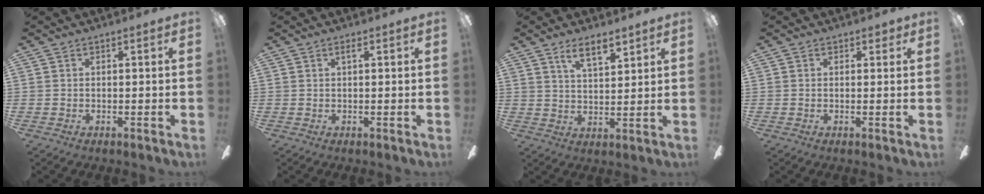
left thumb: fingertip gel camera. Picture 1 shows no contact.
{"total": 1.4, "force": [0.7, 0.4, 1.1], "torque": [-0.016, 0.001, 0.009]}
{"total": 7.1, "force": [5.4, 2.6, 3.9], "torque": [-0.064, -0.024, 0.094]}
{"total": 1.7, "force": [0.9, 1.2, 0.8], "torque": [-0.009, 0.002, 0.013]}